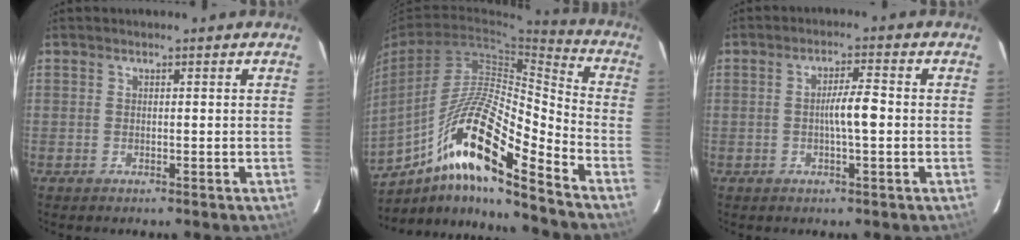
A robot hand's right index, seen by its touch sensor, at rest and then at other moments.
{"total": 18.6, "force": [-11.3, 1.8, 14.6], "torque": [-0.282, 0.001, -0.198]}
{"total": 4.2, "force": [-0.4, 0.3, 4.1], "torque": [-0.070, 0.007, -0.006]}